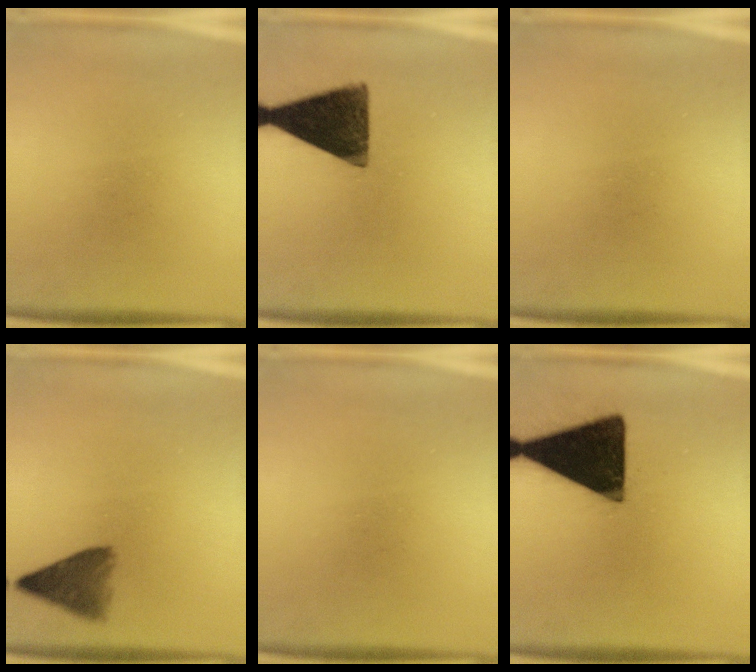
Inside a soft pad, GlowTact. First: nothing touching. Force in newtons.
{"total": 13.8}
{"total": 0.0}
{"total": 5.2}
{"total": 0.0}
{"total": 19.7}